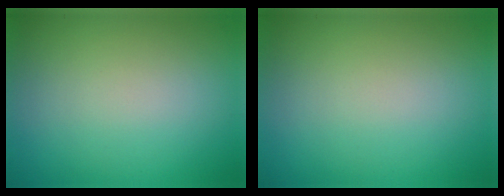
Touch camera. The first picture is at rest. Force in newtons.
{"total": 0.0}